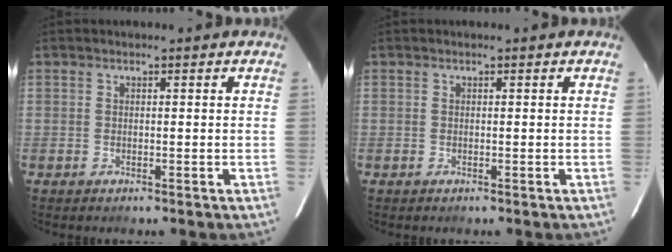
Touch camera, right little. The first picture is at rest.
{"total": 0.0}